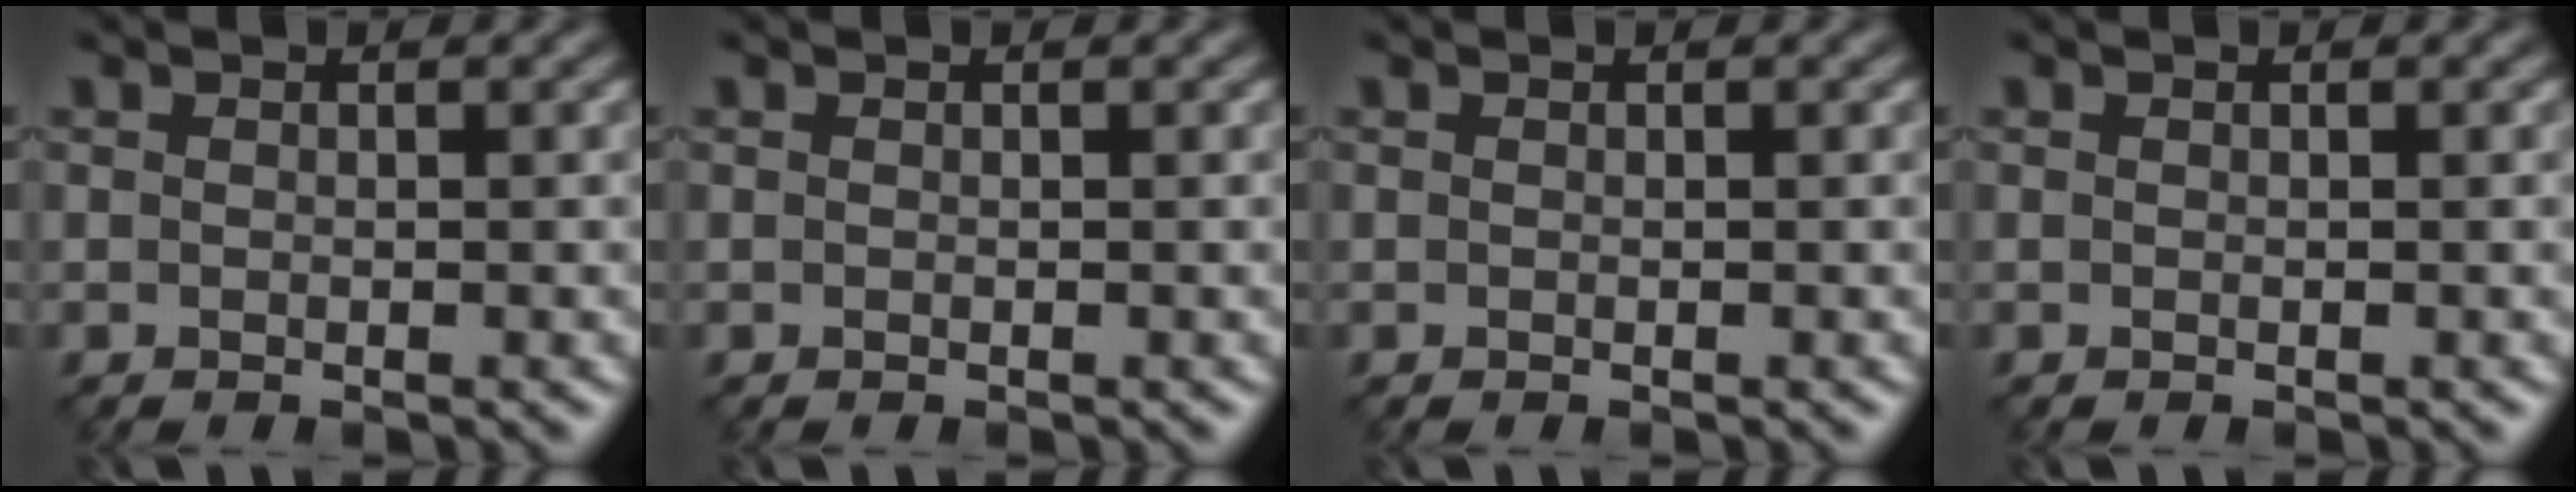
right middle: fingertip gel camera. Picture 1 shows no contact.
{"total": 0.0}
{"total": 0.0}
{"total": 0.0}